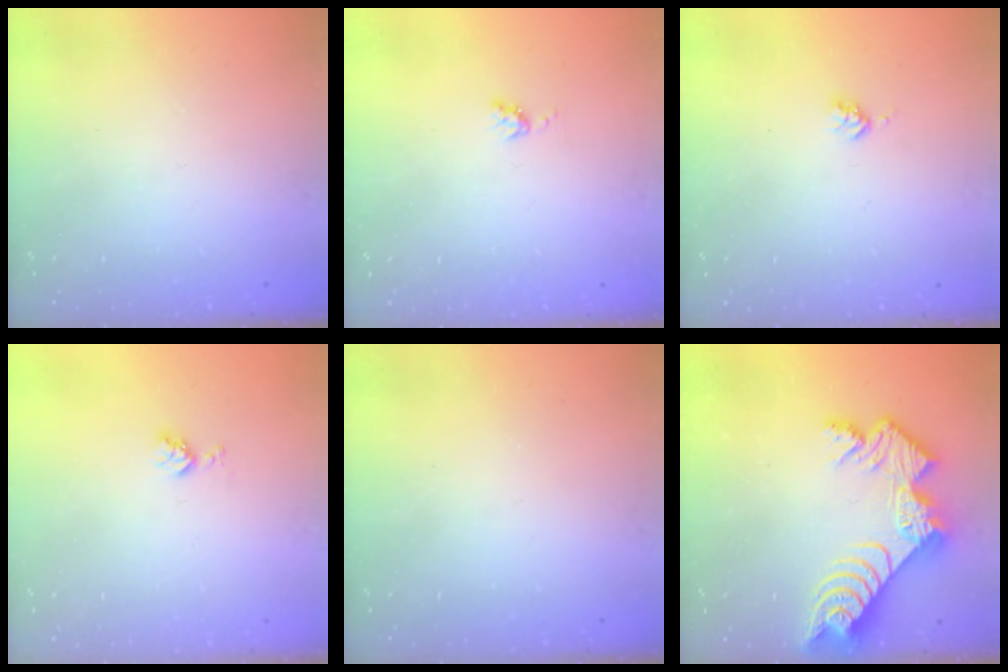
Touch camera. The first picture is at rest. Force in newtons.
{"total": 4.0, "press": 4.0, "slide": 0.6}
{"total": 2.7, "press": 2.6, "slide": 0.5}
{"total": 4.3, "press": 4.3, "slide": 0.6}
{"total": 0.0}
{"total": 12.9, "press": 12.9, "slide": 1.0}